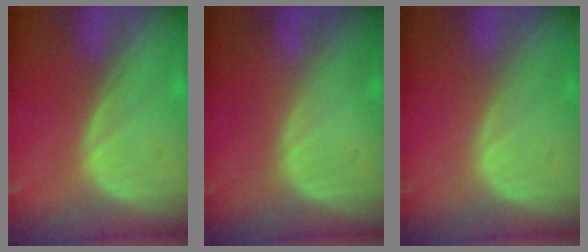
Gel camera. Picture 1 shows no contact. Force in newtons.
{"total": 0.0}
{"total": 0.0}